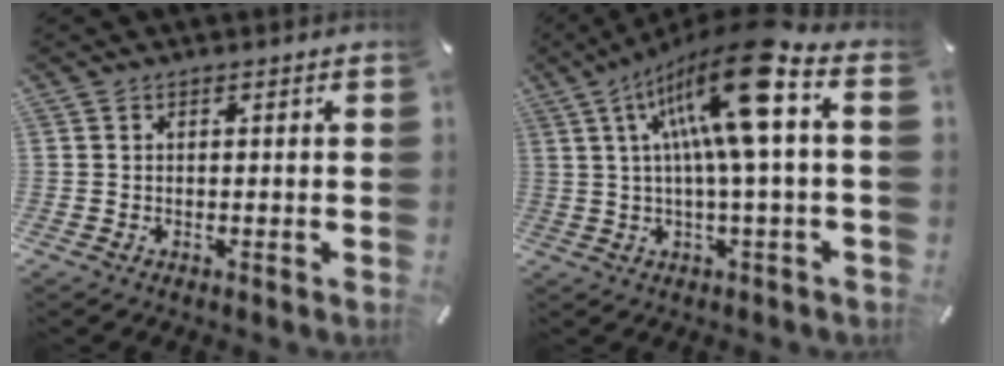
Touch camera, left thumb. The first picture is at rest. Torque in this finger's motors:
{"motor_torque": [2.58, 2.42, 2.55, -0.23, 0.53]}